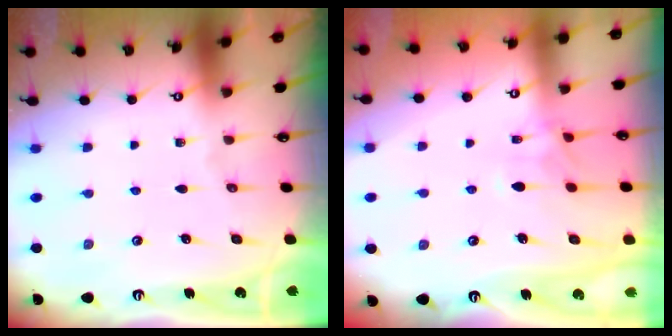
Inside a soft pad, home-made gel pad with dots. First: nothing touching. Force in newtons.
{"total": 1.1, "press": 0.4, "slide": 1.0}